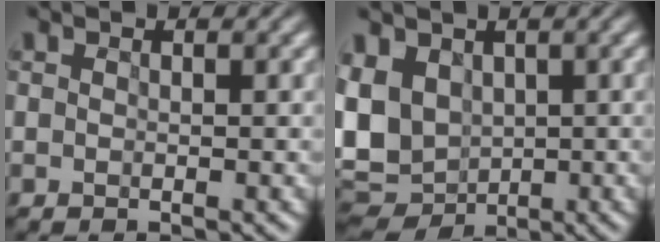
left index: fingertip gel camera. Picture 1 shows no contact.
{"total": 8.8, "force": [-0.3, 7.0, 5.4], "torque": [-0.126, 0.002, 0.005]}